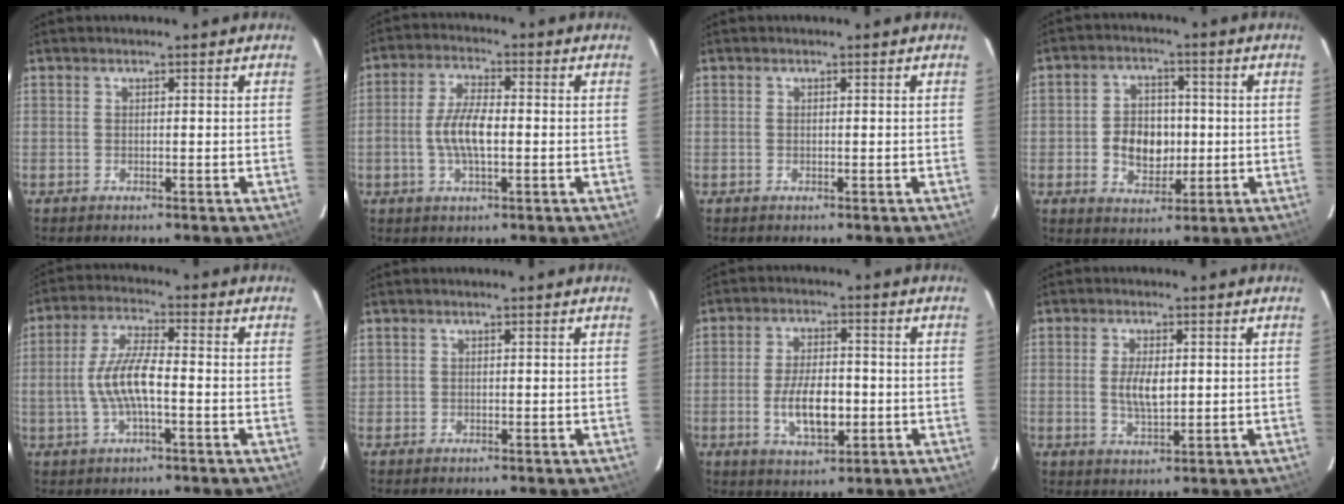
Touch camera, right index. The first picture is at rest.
{"total": 7.2, "force": [-1.0, 2.7, 6.6], "torque": [-0.133, 0.006, -0.020]}
{"total": 0.0}
{"total": 8.4, "force": [-1.1, 6.4, 5.2], "torque": [-0.106, 0.012, -0.010]}
{"total": 8.9, "force": [-1.7, 2.6, 8.4], "torque": [-0.171, 0.005, -0.030]}
{"total": 0.6, "force": [0.1, 0.6, 0.0], "torque": [0.003, 0.002, 0.003]}
{"total": 9.2, "force": [-2.0, 4.3, 7.8], "torque": [-0.154, -0.006, -0.029]}
{"total": 5.4, "force": [0.4, 2.5, 4.7], "torque": [-0.089, -0.003, 0.009]}